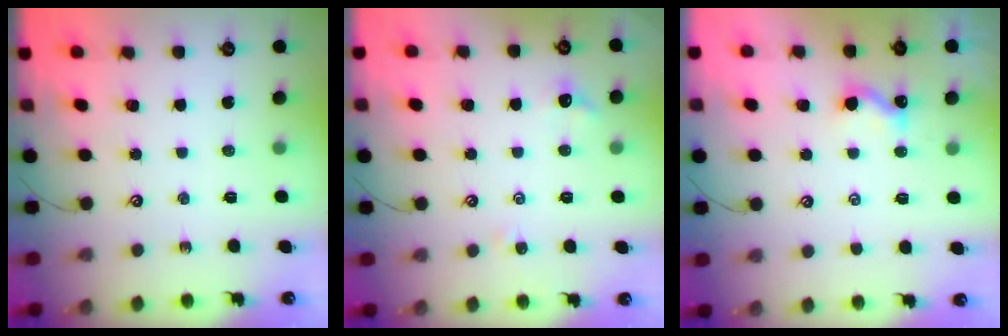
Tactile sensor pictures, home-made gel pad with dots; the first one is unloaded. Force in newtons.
{"total": 1.9, "press": 1.8, "slide": 0.5}
{"total": 0.0}